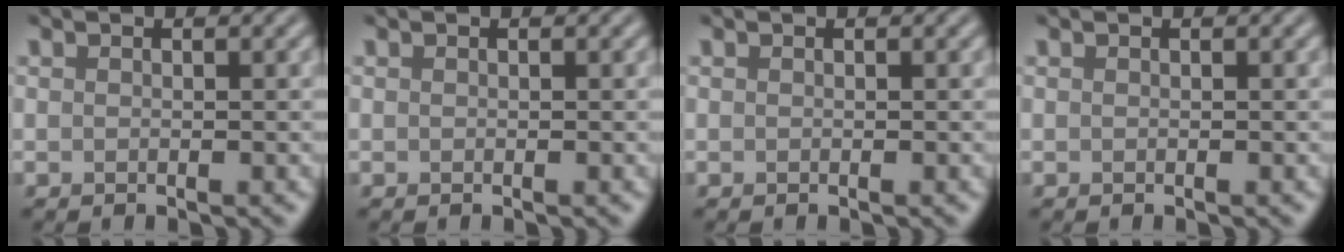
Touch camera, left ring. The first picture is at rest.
{"total": 0.0}
{"total": 0.0}
{"total": 0.0}